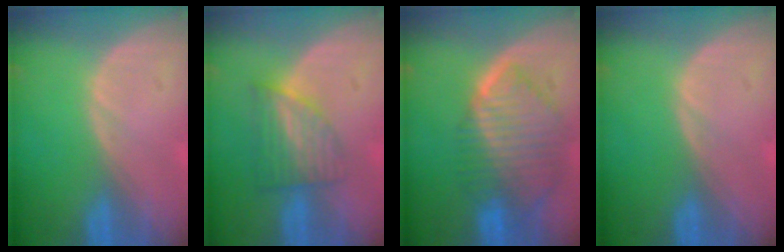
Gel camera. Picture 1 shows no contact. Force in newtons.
{"total": 6.3, "press": 5.6, "slide": 2.8}
{"total": 10.1, "press": 8.6, "slide": 5.2}
{"total": 0.0}